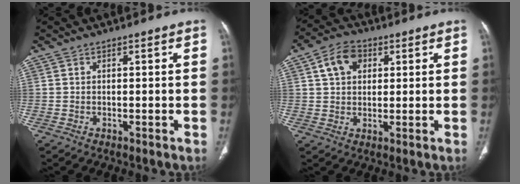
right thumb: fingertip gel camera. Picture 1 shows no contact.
{"total": 7.3, "force": [2.6, 5.3, 4.4], "torque": [-0.060, 0.005, 0.039]}